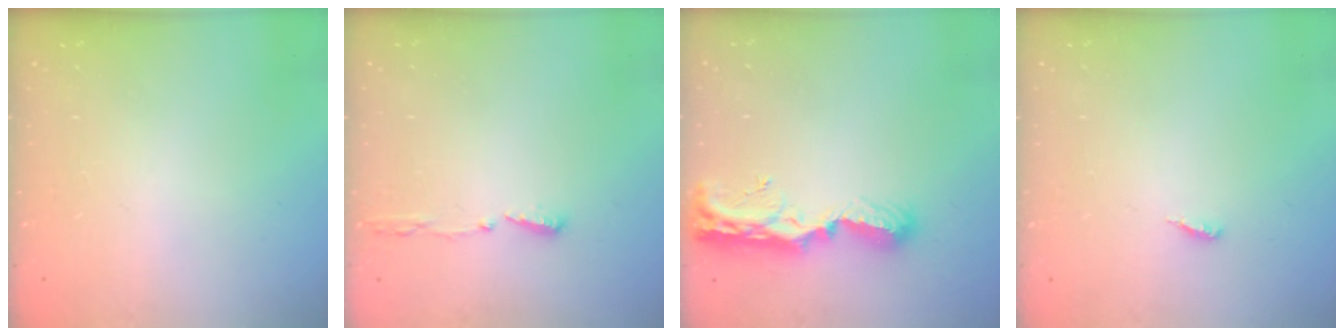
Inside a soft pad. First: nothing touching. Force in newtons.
{"total": 4.9, "press": 4.8, "slide": 1.2}
{"total": 10.3, "press": 10.2, "slide": 1.2}
{"total": 3.0, "press": 3.0, "slide": 0.2}